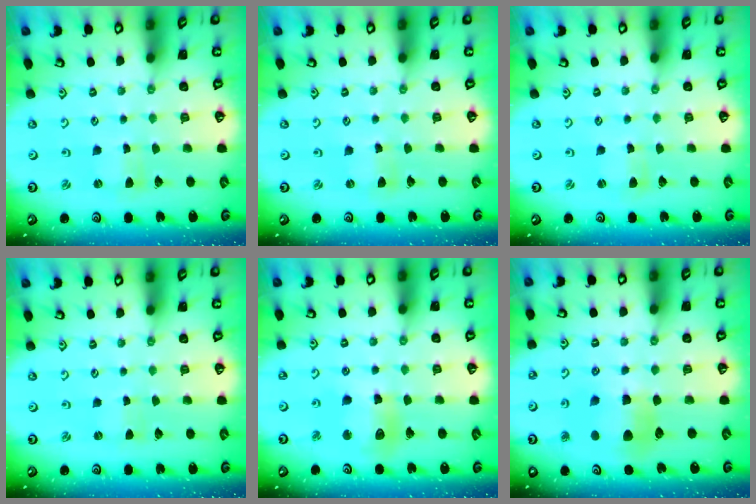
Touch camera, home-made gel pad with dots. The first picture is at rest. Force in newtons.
{"total": 2.0, "press": 2.0, "slide": 0.1}
{"total": 1.2, "press": 1.2, "slide": 0.2}
{"total": 0.0}
{"total": 11.9, "press": 11.6, "slide": 2.6}
{"total": 9.2, "press": 9.1, "slide": 1.3}